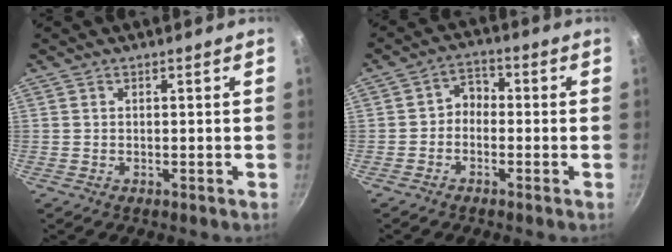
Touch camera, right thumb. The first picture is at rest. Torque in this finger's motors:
{"motor_torque": [0.34, -0.33, 0.29, -0.40, 0.05]}